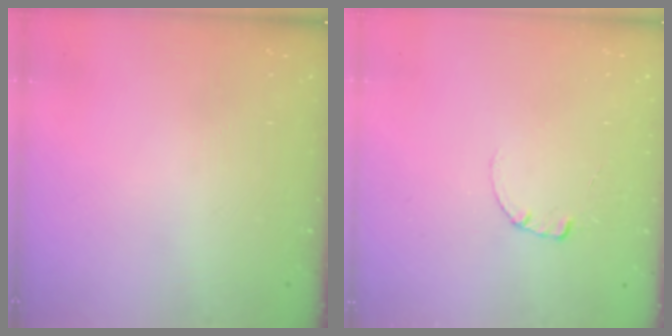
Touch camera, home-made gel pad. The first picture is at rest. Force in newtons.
{"total": 0.6, "press": 0.6, "slide": 0.1}